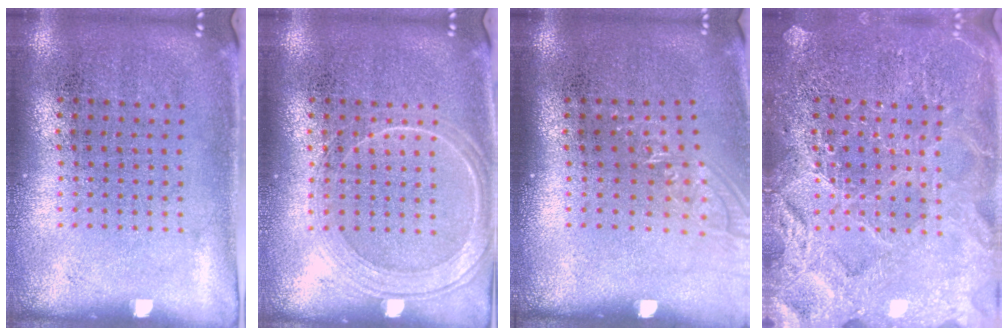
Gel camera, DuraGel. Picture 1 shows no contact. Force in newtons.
{"total": 2.2, "press": 2.1, "slide": 0.4}
{"total": 1.1, "press": 1.0, "slide": 0.5}
{"total": 5.7, "press": 5.7, "slide": 0.8}